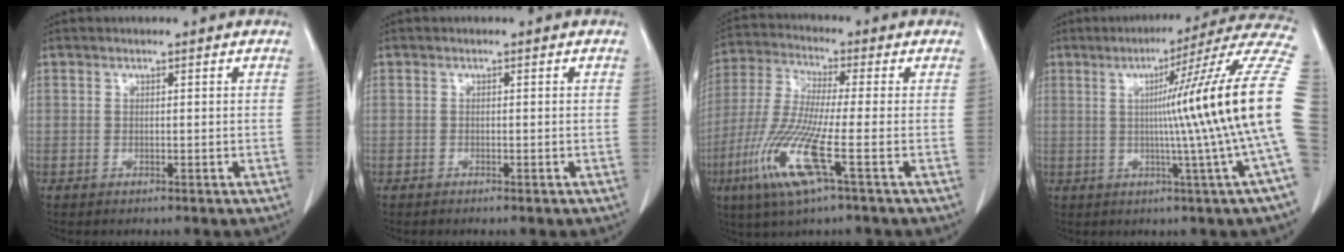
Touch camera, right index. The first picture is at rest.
{"total": 0.6, "force": [-0.5, 0.0, 0.2], "torque": [-0.006, -0.001, -0.008]}
{"total": 12.4, "force": [-4.9, 0.3, 11.4], "torque": [-0.249, -0.027, -0.102]}
{"total": 20.1, "force": [0.2, -3.1, 19.8], "torque": [-0.207, 0.016, -0.012]}